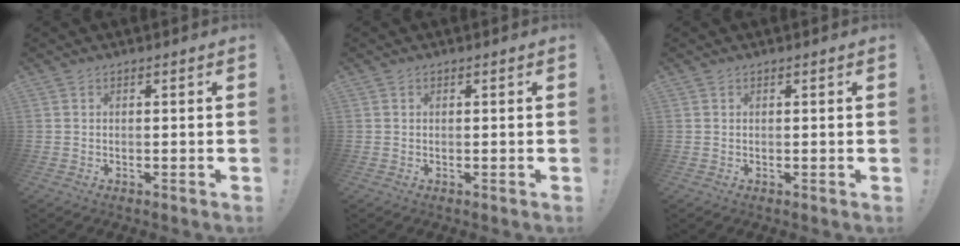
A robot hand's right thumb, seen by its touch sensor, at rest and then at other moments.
{"total": 0.0}
{"total": 0.0}